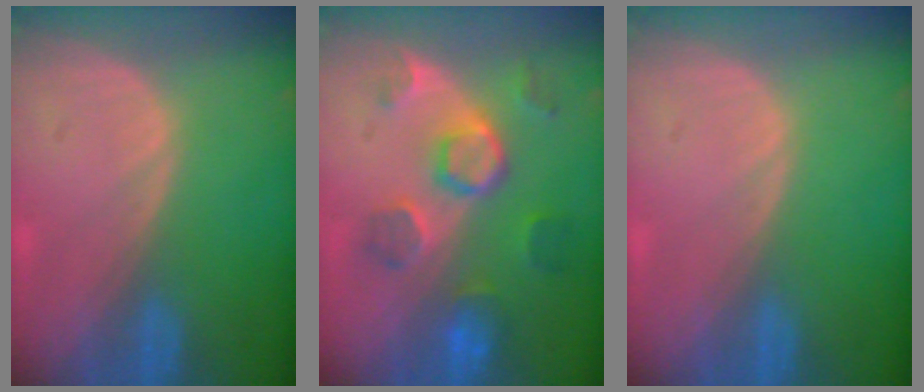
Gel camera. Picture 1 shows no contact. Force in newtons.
{"total": 8.6, "press": 7.8, "slide": 3.6}
{"total": 0.0}